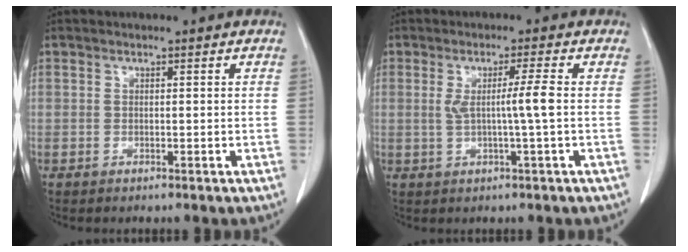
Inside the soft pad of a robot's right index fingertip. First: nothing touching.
{"total": 4.2, "force": [0.1, -0.9, 4.1], "torque": [-0.074, -0.003, 0.004]}